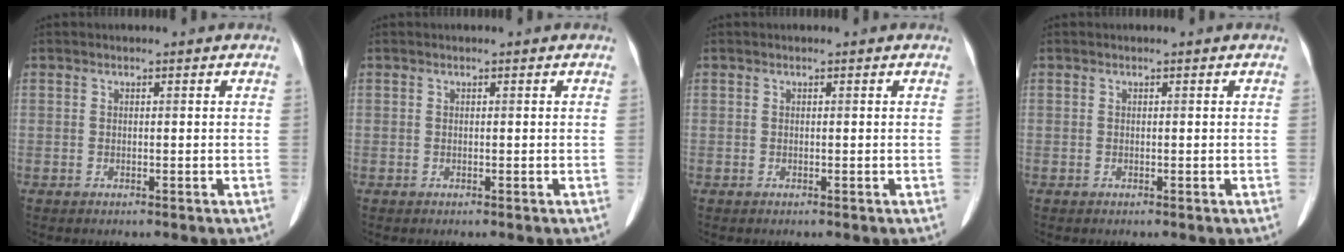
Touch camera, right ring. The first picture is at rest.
{"total": 0.0}
{"total": 0.0}
{"total": 0.0}